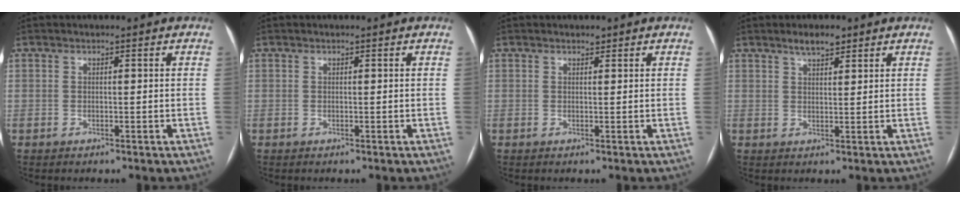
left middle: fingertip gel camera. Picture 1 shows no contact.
{"total": 0.0}
{"total": 0.6, "force": [0.5, 0.3, 0.2], "torque": [-0.007, -0.002, 0.008]}
{"total": 3.2, "force": [2.4, 1.0, 1.9], "torque": [-0.034, 0.004, 0.041]}